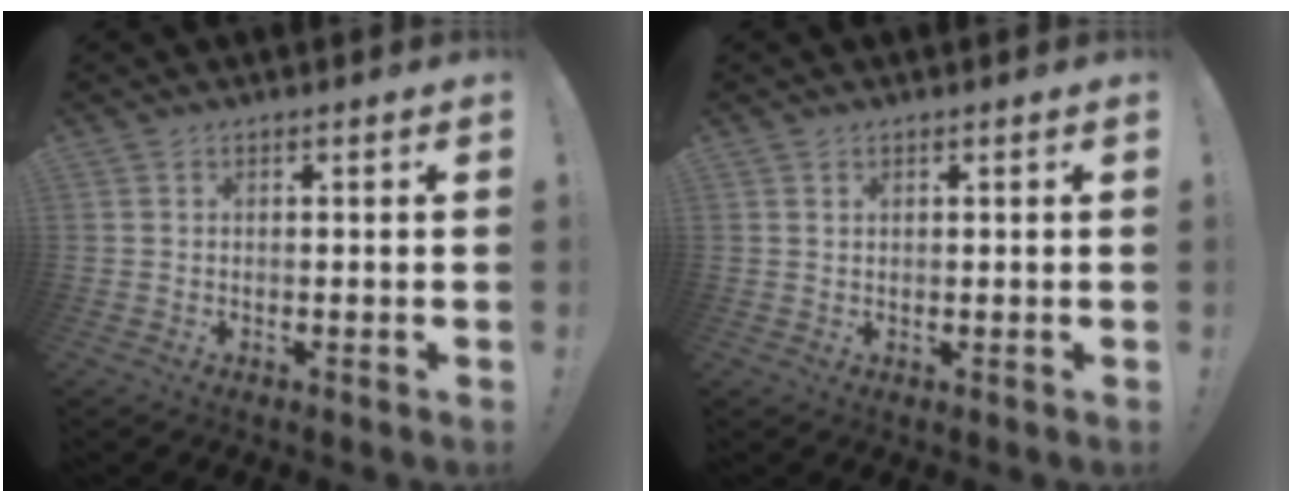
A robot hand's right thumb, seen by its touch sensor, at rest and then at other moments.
{"total": 0.8, "force": [0.6, 0.5, 0.3], "torque": [0.001, -0.002, 0.011]}